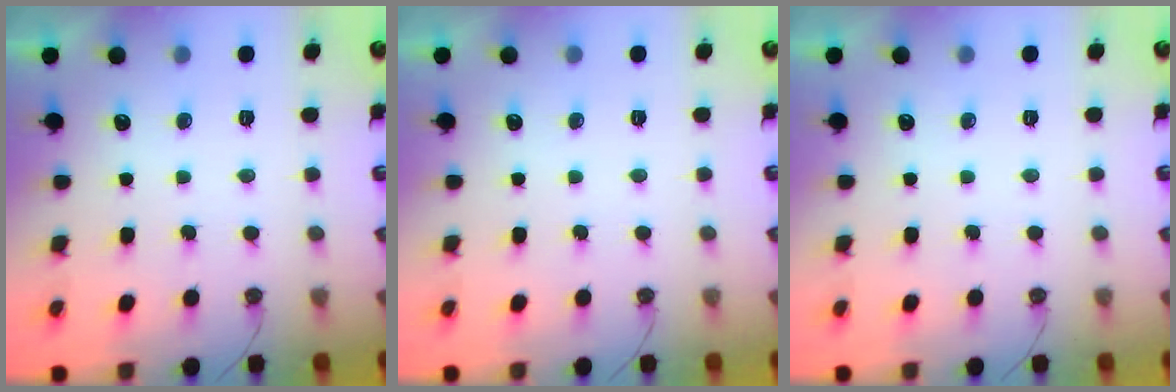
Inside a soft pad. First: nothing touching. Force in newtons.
{"total": 0.0}
{"total": 0.0}